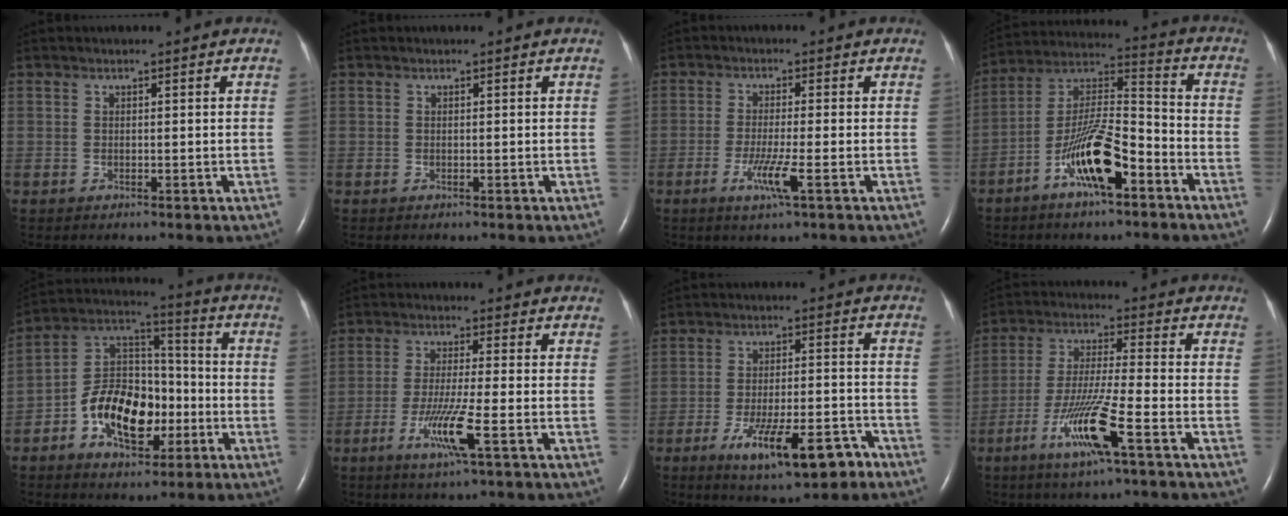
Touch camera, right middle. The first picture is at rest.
{"total": 0.0}
{"total": 4.5, "force": [-1.9, -0.4, 4.1], "torque": [-0.085, -0.013, -0.038]}
{"total": 13.1, "force": [-6.7, 2.9, 10.9], "torque": [-0.214, 0.007, -0.121]}
{"total": 13.5, "force": [-4.8, 7.5, 10.2], "torque": [-0.202, 0.026, -0.079]}
{"total": 7.1, "force": [-3.0, -0.6, 6.4], "torque": [-0.130, -0.020, -0.058]}
{"total": 11.6, "force": [-6.8, 2.9, 9.0], "torque": [-0.151, -0.004, -0.101]}
{"total": 11.0, "force": [-5.3, -0.2, 9.6], "torque": [-0.191, -0.017, -0.105]}